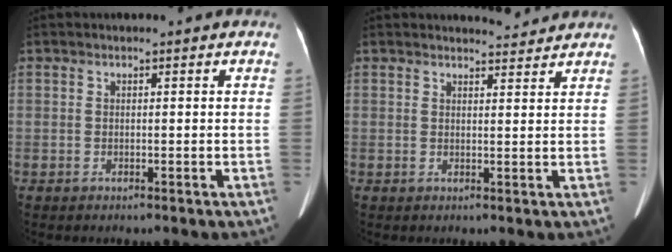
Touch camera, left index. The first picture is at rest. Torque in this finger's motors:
{"motor_torque": [-0.11, -0.50, 0.00, 0.00]}